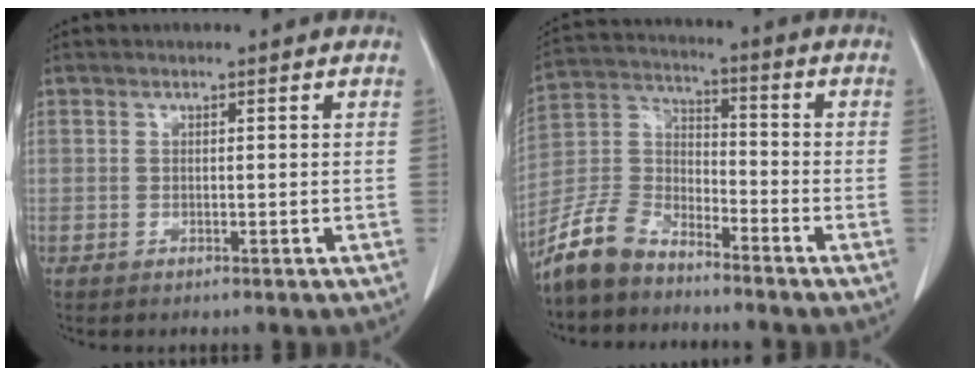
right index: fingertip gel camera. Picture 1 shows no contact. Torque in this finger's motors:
{"motor_torque": [-0.20, -0.42, -0.26, -0.21]}